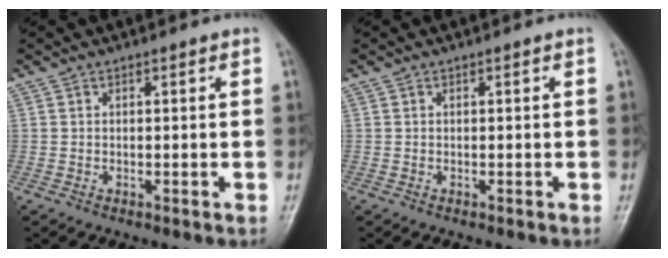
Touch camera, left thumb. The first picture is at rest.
{"total": 0.0}